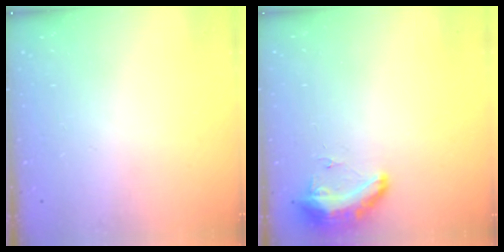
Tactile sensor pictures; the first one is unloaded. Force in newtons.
{"total": 14.6, "press": 10.5, "slide": 10.2}